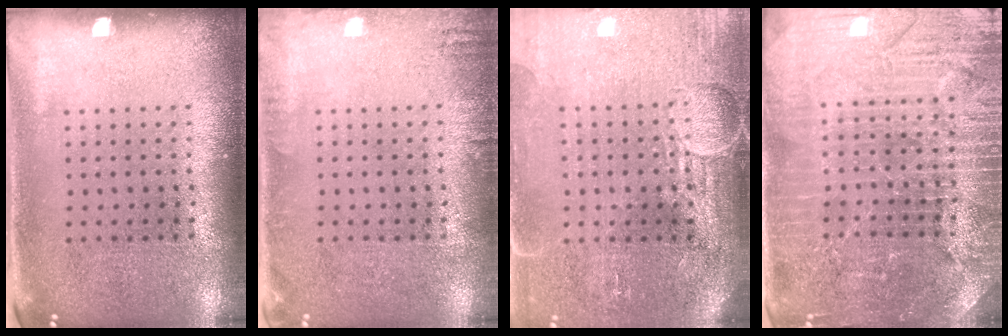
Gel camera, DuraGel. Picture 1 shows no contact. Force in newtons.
{"total": 1.4, "press": 1.3, "slide": 0.2}
{"total": 3.7, "press": 3.4, "slide": 1.5}
{"total": 4.5, "press": 4.2, "slide": 1.5}